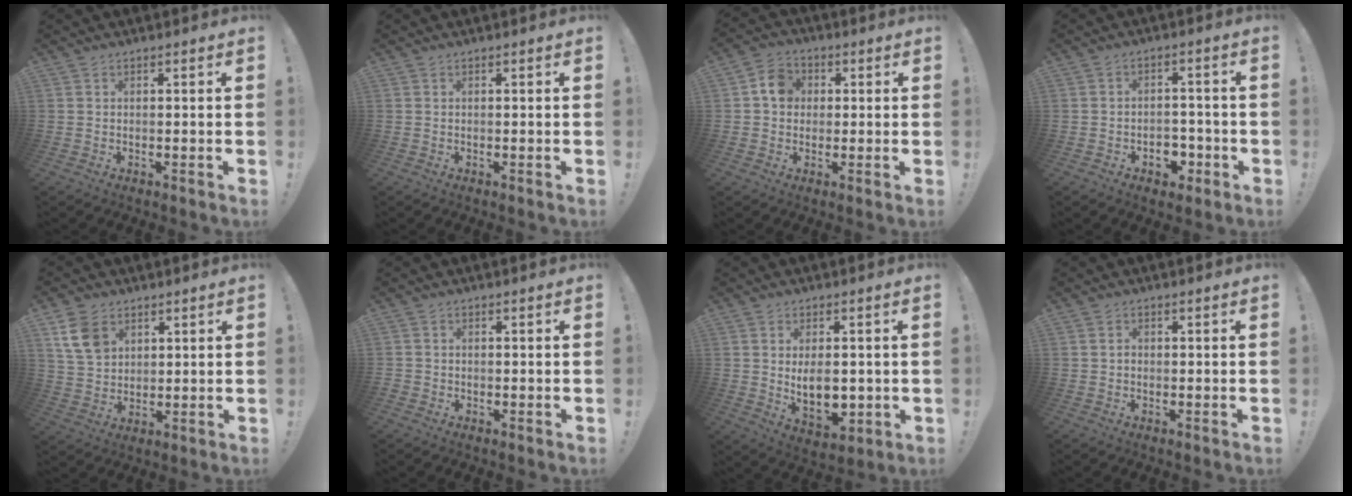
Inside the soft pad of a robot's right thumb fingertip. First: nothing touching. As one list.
[{"total": 0.0}, {"total": 7.4, "force": [1.3, 6.4, 3.5], "torque": [-0.044, 0.010, 0.025]}, {"total": 6.0, "force": [-2.7, 4.6, 2.8], "torque": [-0.032, 0.016, -0.044]}, {"total": 10.1, "force": [4.8, 7.3, 5.0], "torque": [-0.086, -0.012, 0.096]}, {"total": 1.1, "force": [-0.7, 0.8, 0.2], "torque": [0.000, 0.002, -0.013]}, {"total": 9.8, "force": [0.3, 6.2, 7.6], "torque": [-0.110, -0.008, 0.008]}, {"total": 0.9, "force": [-0.4, 0.7, 0.4], "torque": [-0.008, 0.004, -0.008]}]